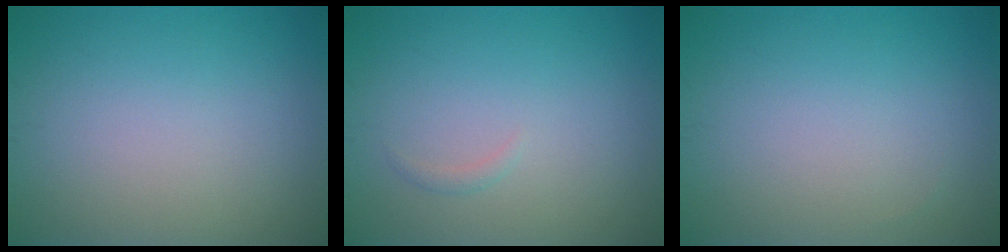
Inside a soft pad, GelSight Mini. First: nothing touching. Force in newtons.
{"total": 0.5, "press": 0.5, "slide": 0.0}
{"total": 0.0}